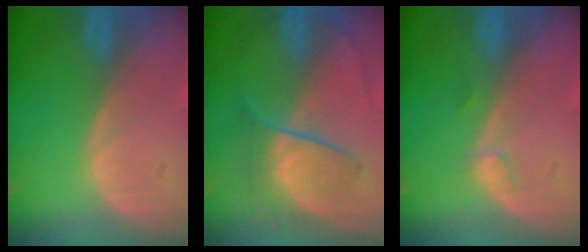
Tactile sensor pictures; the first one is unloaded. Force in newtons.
{"total": 6.4, "press": 6.4, "slide": 0.6}
{"total": 1.1, "press": 1.1, "slide": 0.2}